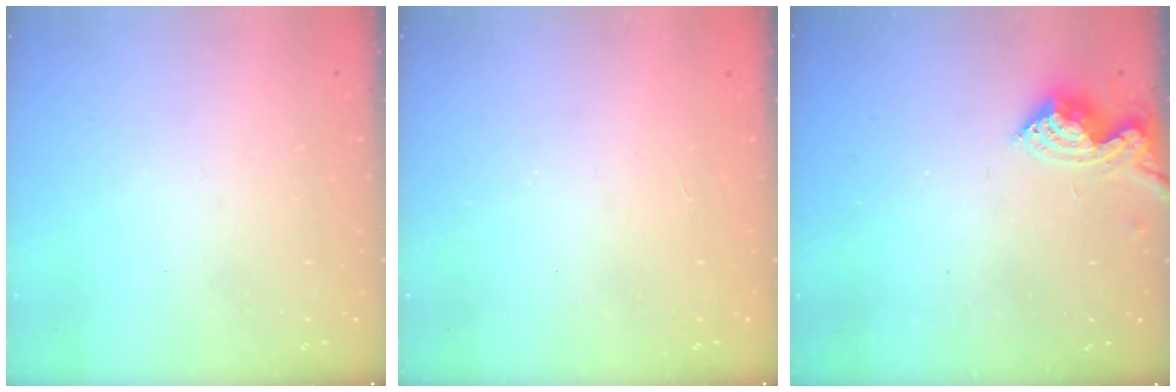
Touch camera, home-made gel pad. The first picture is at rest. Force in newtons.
{"total": 1.2, "press": 1.1, "slide": 0.2}
{"total": 8.5, "press": 8.5, "slide": 0.2}